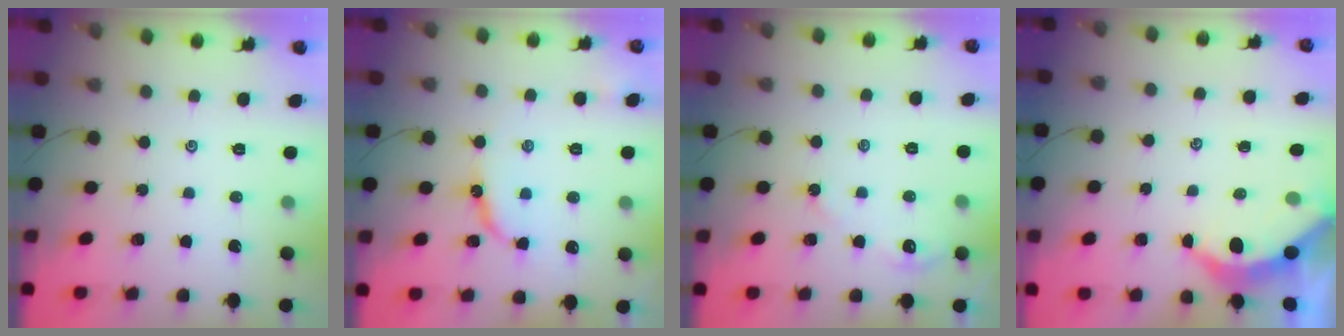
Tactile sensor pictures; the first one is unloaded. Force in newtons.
{"total": 8.4, "press": 8.4, "slide": 0.6}
{"total": 3.6, "press": 3.6, "slide": 0.3}
{"total": 3.7, "press": 3.7, "slide": 0.4}